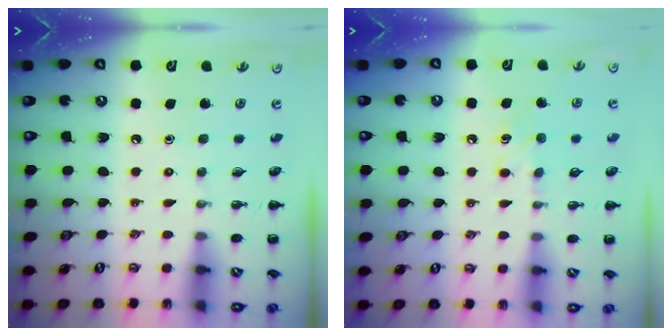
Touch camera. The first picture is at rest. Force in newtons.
{"total": 6.9, "press": 6.6, "slide": 2.0}